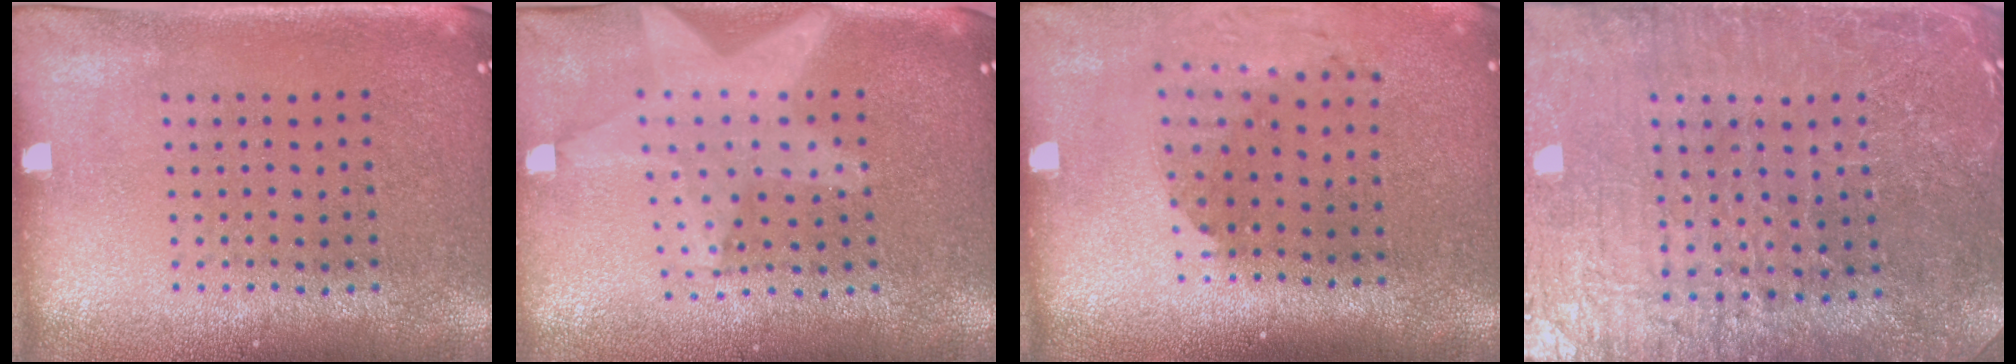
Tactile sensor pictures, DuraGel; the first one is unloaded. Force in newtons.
{"total": 2.1, "press": 1.7, "slide": 1.2}
{"total": 1.8, "press": 1.4, "slide": 1.1}
{"total": 4.0, "press": 4.0, "slide": 0.7}